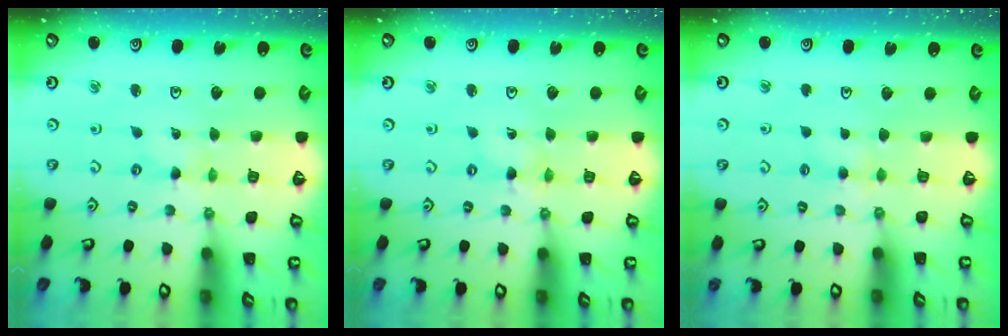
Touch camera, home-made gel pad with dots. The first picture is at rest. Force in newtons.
{"total": 0.9, "press": 0.9, "slide": 0.2}
{"total": 2.9, "press": 2.8, "slide": 0.3}